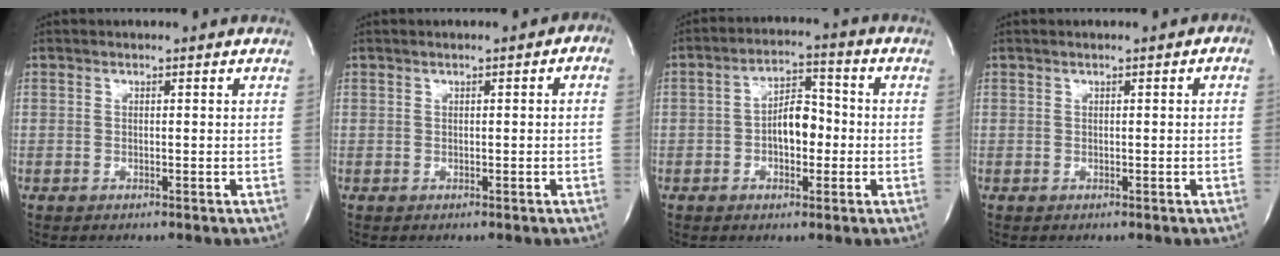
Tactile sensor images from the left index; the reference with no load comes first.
{"total": 1.7, "force": [0.0, 0.7, 1.6], "torque": [-0.016, 0.009, -0.003]}
{"total": 6.6, "force": [-1.1, 3.3, 5.6], "torque": [-0.095, 0.018, -0.020]}
{"total": 0.9, "force": [0.0, 0.4, 0.8], "torque": [-0.008, 0.005, -0.003]}